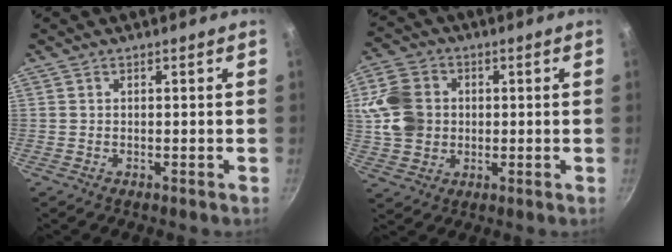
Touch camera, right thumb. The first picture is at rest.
{"total": 11.5, "force": [1.4, 9.5, 6.2], "torque": [-0.101, 0.003, 0.021]}